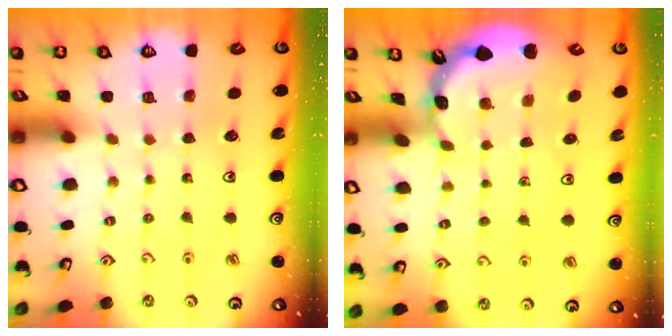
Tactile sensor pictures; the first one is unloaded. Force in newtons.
{"total": 1.6, "press": 1.6, "slide": 0.2}